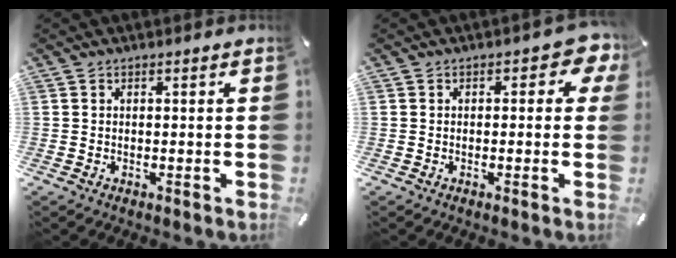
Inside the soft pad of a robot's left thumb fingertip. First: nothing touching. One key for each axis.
{"total": 4.4, "fx": 0.7, "fy": 2.6, "fz": 3.6, "tx": -0.046, "ty": 0.003, "tz": 0.008}